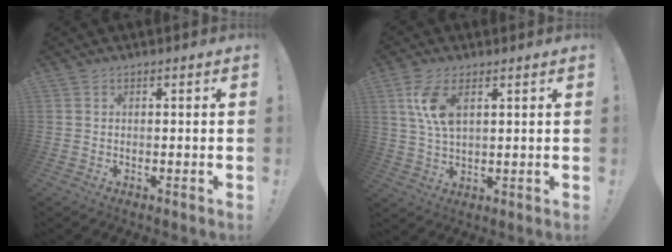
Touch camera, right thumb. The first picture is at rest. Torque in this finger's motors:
{"motor_torque": [-0.11, 0.01, 0.68, 0.71, 0.10]}